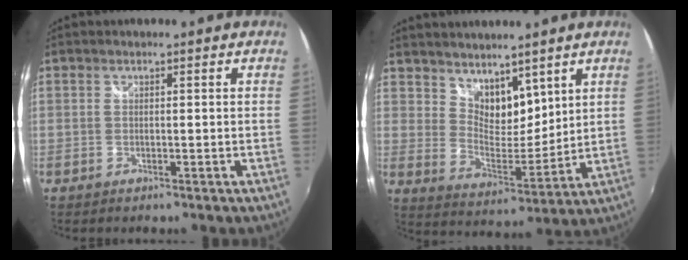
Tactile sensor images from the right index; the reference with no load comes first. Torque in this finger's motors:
{"motor_torque": [0.04, 0.07, 0.14, 0.02]}